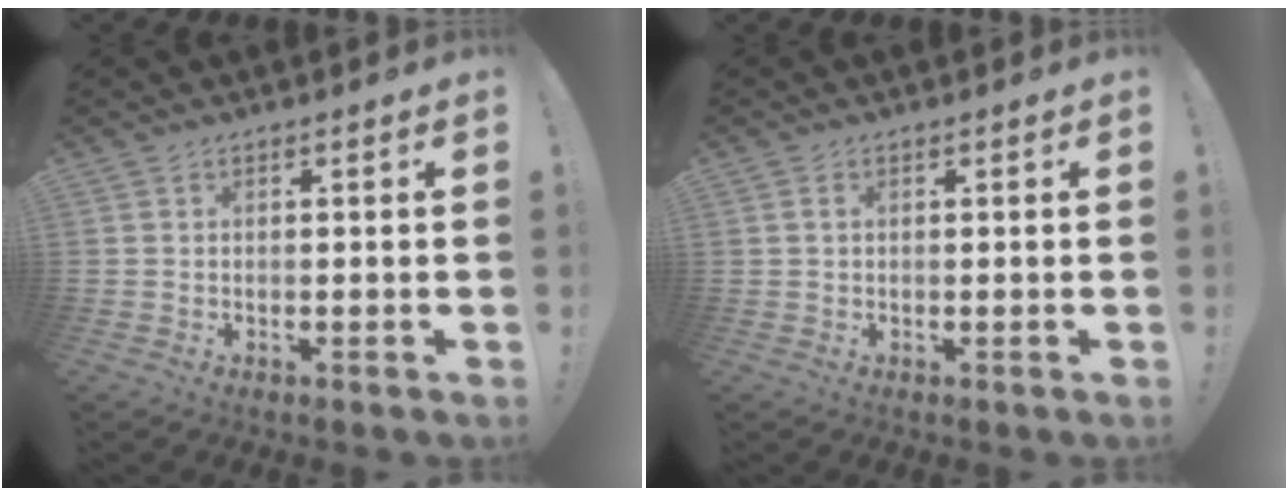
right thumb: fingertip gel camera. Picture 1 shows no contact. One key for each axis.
{"total": 1.0, "fx": 0.2, "fy": 0.5, "fz": 0.8, "tx": -0.017, "ty": 0.003, "tz": 0.003}